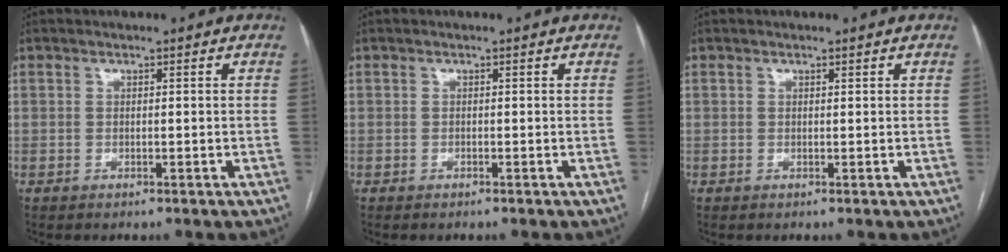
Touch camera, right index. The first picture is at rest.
{"total": 0.0}
{"total": 0.0}